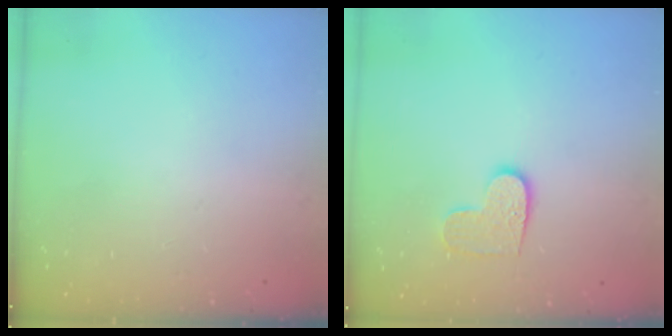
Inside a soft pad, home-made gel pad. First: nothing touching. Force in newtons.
{"total": 7.4, "press": 7.4, "slide": 0.2}